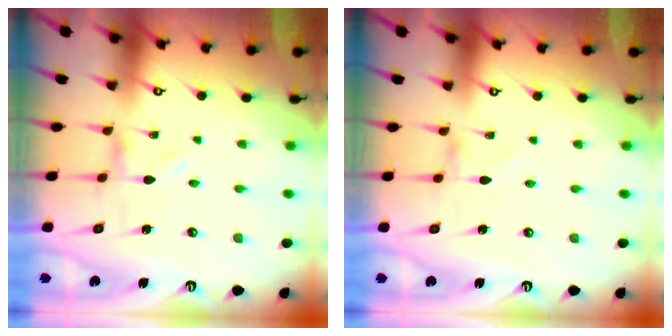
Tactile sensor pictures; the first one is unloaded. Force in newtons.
{"total": 0.8, "press": 0.8, "slide": 0.1}